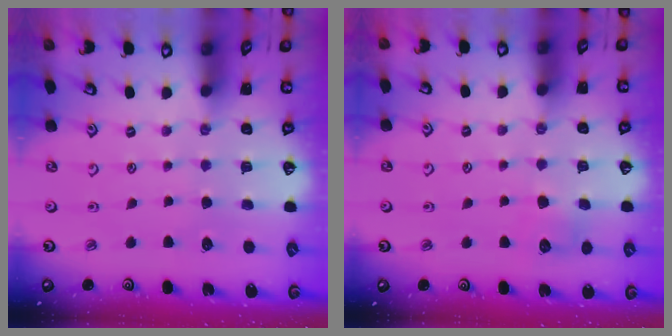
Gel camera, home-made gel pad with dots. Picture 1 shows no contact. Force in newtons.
{"total": 6.4, "press": 6.3, "slide": 0.8}